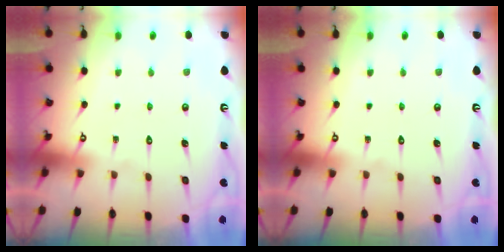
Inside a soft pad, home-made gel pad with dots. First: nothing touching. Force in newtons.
{"total": 0.0}